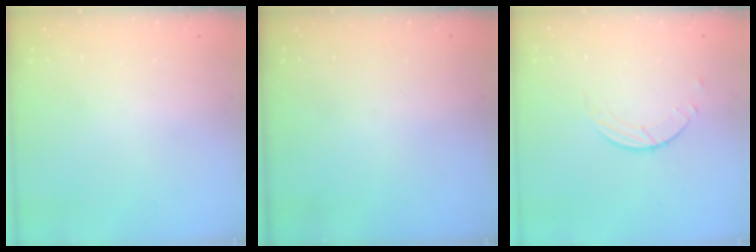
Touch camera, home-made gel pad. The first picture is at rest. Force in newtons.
{"total": 0.0}
{"total": 1.7, "press": 1.7, "slide": 0.2}